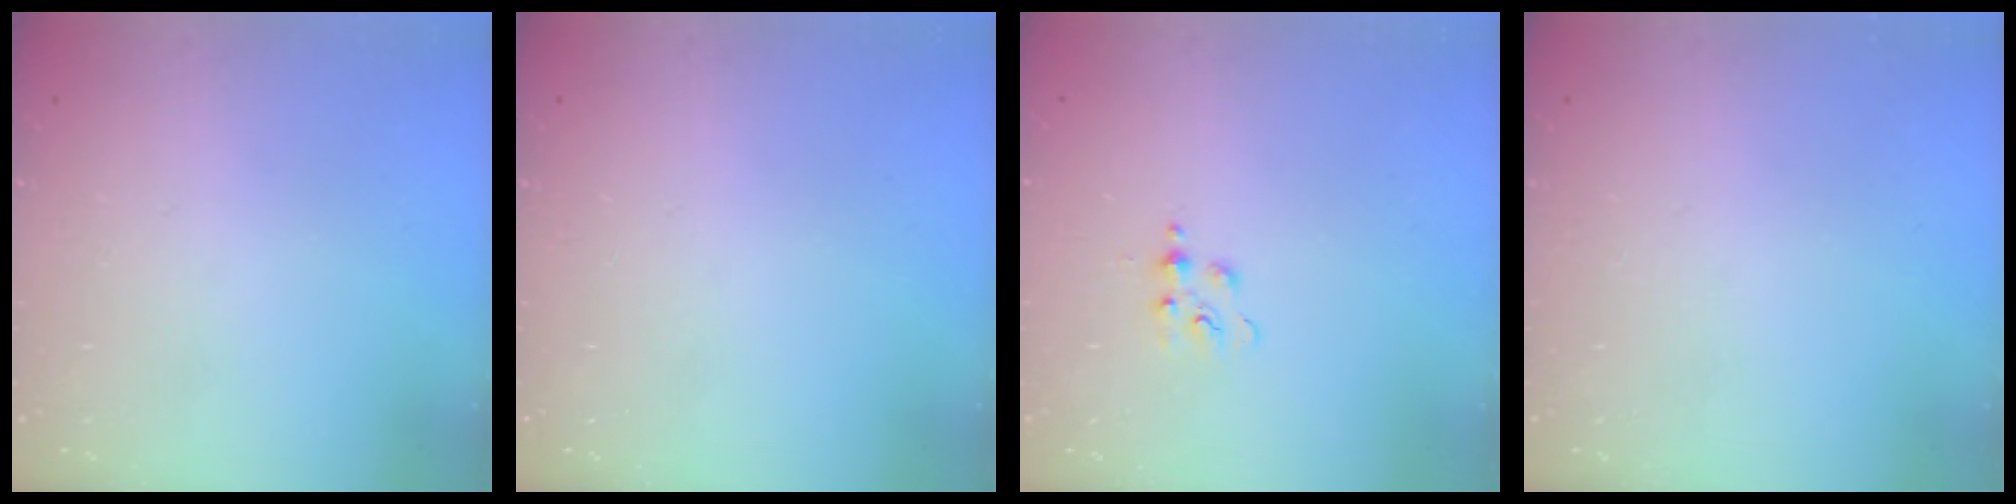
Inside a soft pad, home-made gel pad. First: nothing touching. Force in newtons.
{"total": 0.0}
{"total": 3.0, "press": 3.0, "slide": 0.3}
{"total": 0.0}